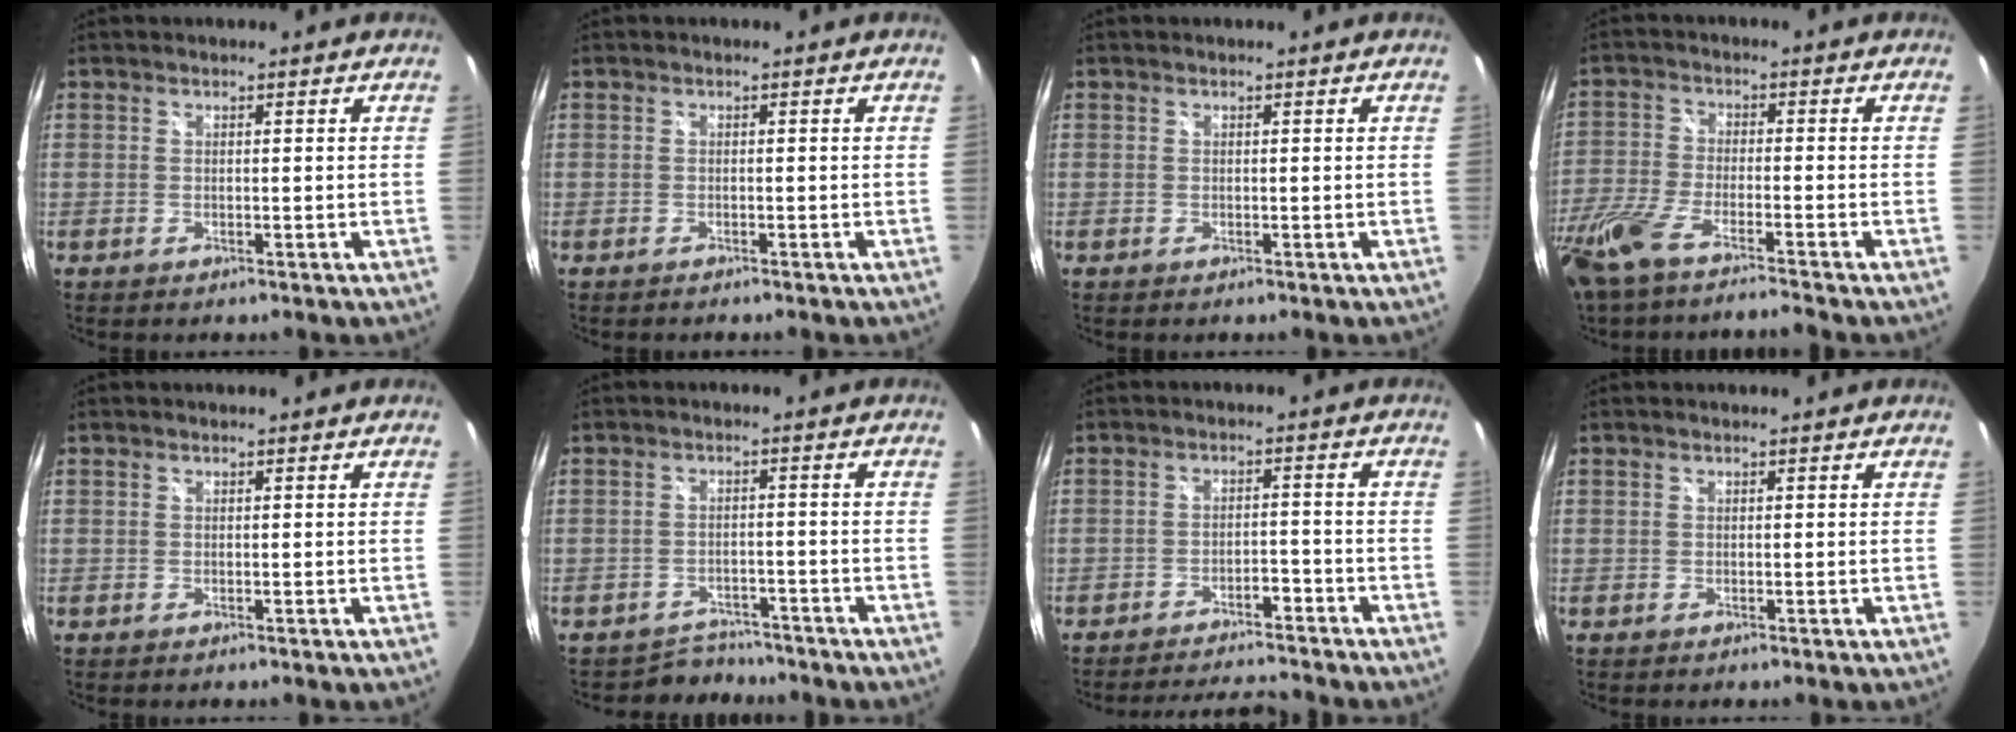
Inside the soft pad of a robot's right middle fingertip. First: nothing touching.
{"total": 0.5, "force": [-0.5, 0.1, 0.1], "torque": [-0.003, -0.002, -0.010]}
{"total": 0.0}
{"total": 12.0, "force": [-9.4, 1.4, 7.3], "torque": [-0.179, -0.036, -0.183]}
{"total": 0.0}
{"total": 5.0, "force": [-4.4, 2.1, -0.6], "torque": [0.003, 0.009, -0.069]}
{"total": 10.3, "force": [-9.4, 2.1, 3.6], "torque": [-0.078, 0.014, -0.130]}
{"total": 0.0}